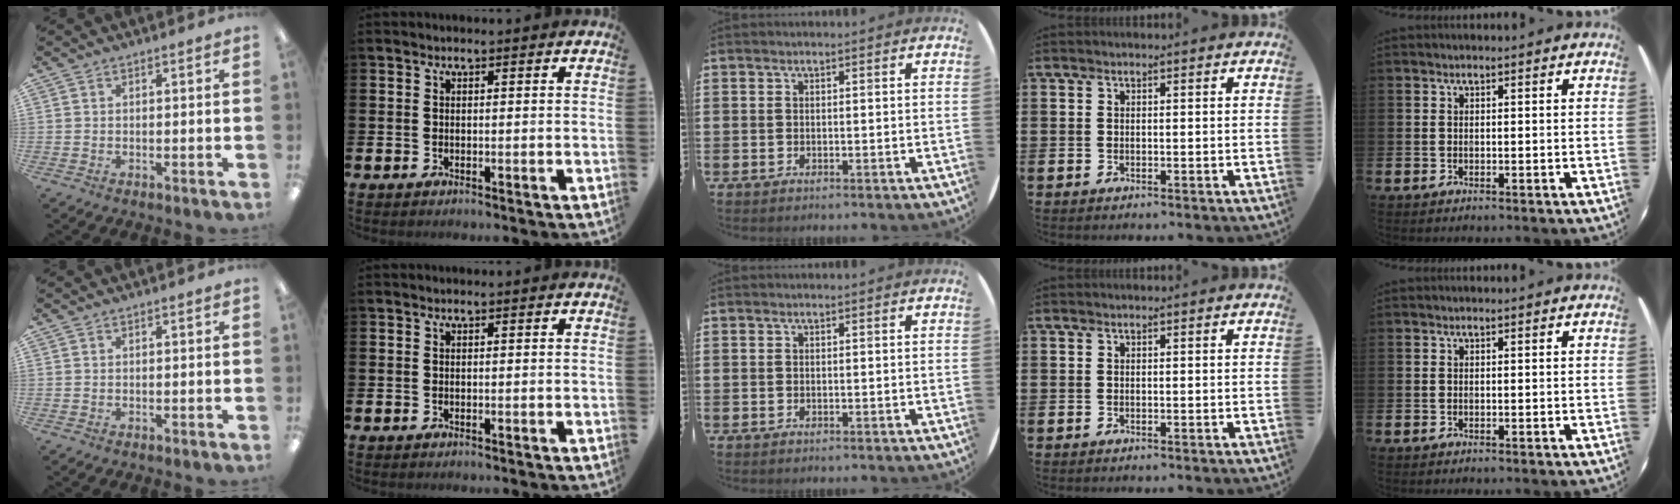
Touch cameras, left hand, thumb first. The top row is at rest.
{}